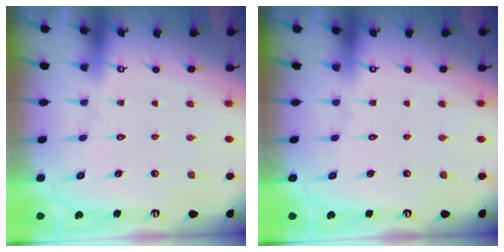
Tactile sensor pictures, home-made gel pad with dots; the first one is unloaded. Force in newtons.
{"total": 0.0}